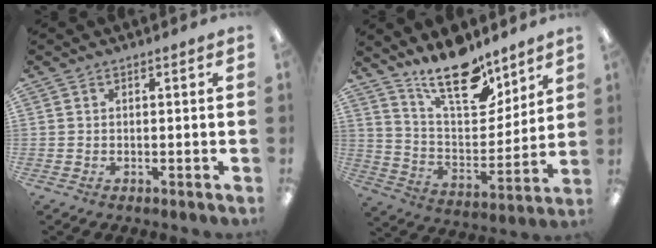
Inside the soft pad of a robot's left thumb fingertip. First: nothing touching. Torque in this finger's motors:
{"motor_torque": [0.09, 0.09, 1.39, -1.38, 0.06]}